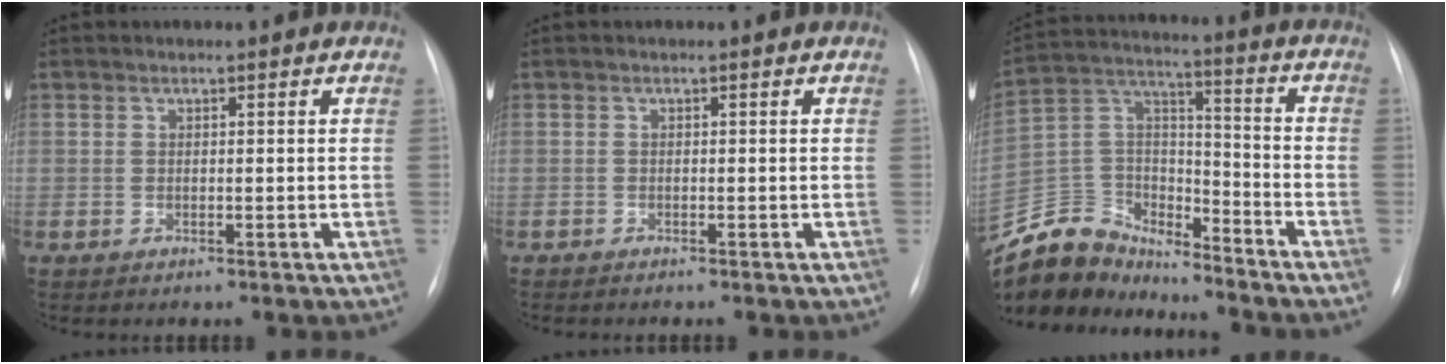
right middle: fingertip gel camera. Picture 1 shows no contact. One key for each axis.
{"total": 0.8, "fx": -0.7, "fy": 0.0, "fz": 0.4, "tx": -0.010, "ty": -0.004, "tz": -0.010}
{"total": 15.0, "fx": -14.1, "fy": 4.7, "fz": 1.8, "tx": -0.036, "ty": 0.054, "tz": -0.257}